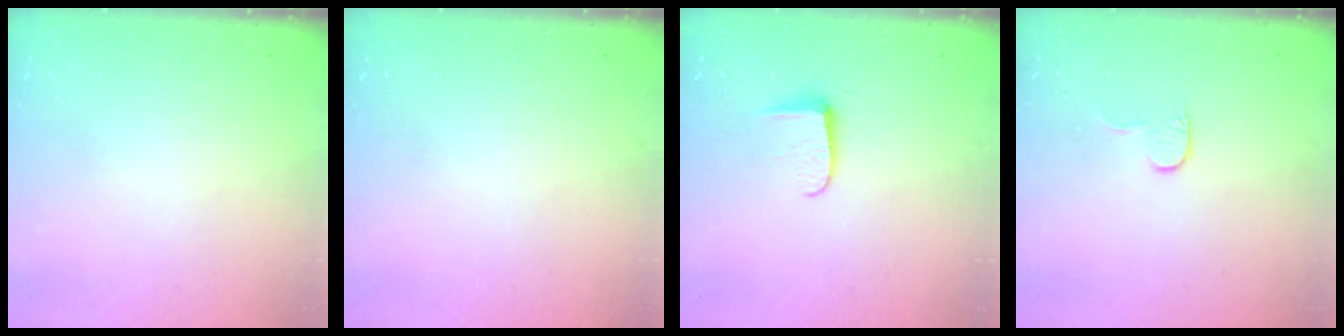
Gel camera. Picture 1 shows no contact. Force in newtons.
{"total": 0.0}
{"total": 5.4, "press": 5.4, "slide": 0.7}
{"total": 3.9, "press": 3.9, "slide": 0.4}